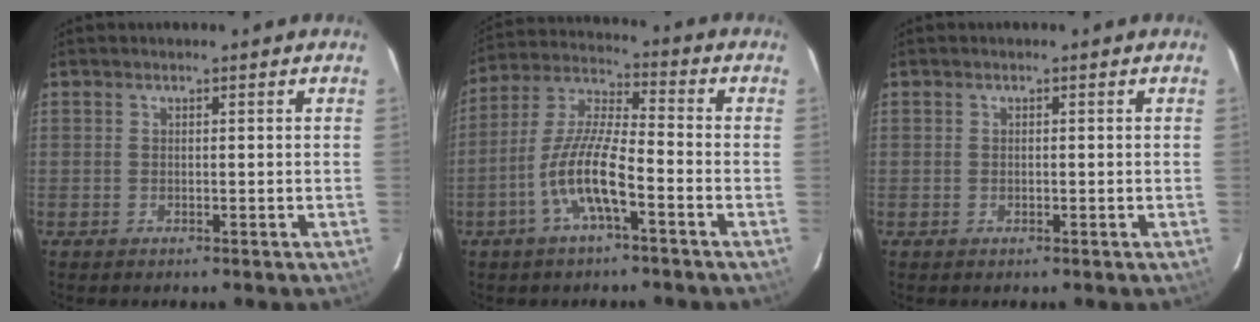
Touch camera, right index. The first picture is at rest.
{"total": 11.1, "force": [-4.8, 2.1, 9.7], "torque": [-0.206, 0.000, -0.094]}
{"total": 0.6, "force": [-0.1, 0.5, 0.2], "torque": [-0.001, 0.000, -0.002]}